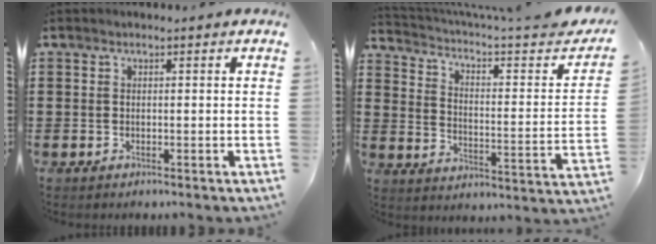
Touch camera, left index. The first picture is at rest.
{"total": 4.0, "force": [2.5, 0.6, 3.1], "torque": [-0.067, -0.030, 0.031]}